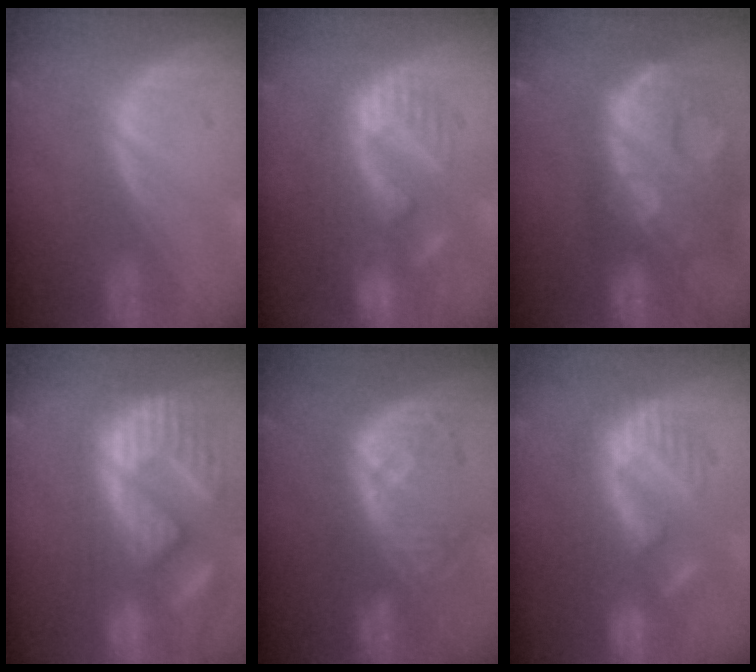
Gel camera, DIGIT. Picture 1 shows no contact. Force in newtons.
{"total": 11.0, "press": 9.7, "slide": 5.3}
{"total": 14.5, "press": 11.7, "slide": 8.4}
{"total": 14.0, "press": 12.2, "slide": 6.7}
{"total": 9.4, "press": 8.9, "slide": 3.2}
{"total": 8.7, "press": 8.6, "slide": 1.4}